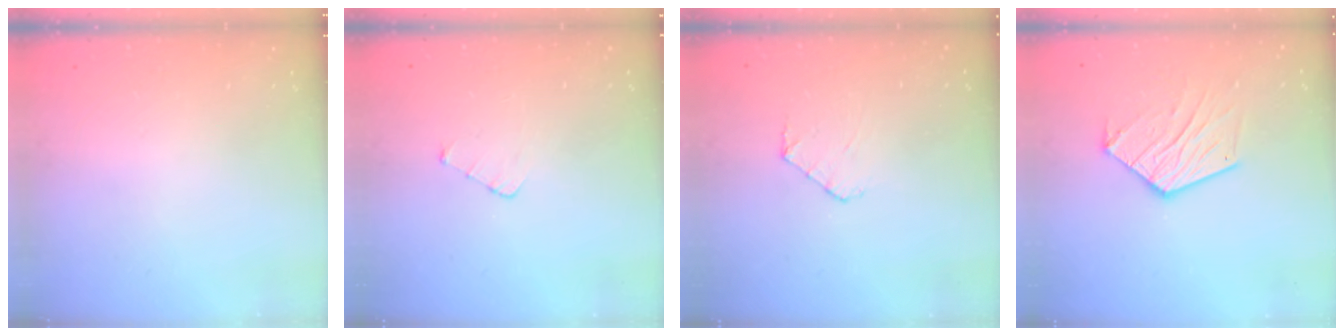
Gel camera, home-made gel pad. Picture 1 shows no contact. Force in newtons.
{"total": 3.5, "press": 3.5, "slide": 0.3}
{"total": 4.9, "press": 4.8, "slide": 0.5}
{"total": 13.0, "press": 13.0, "slide": 0.8}